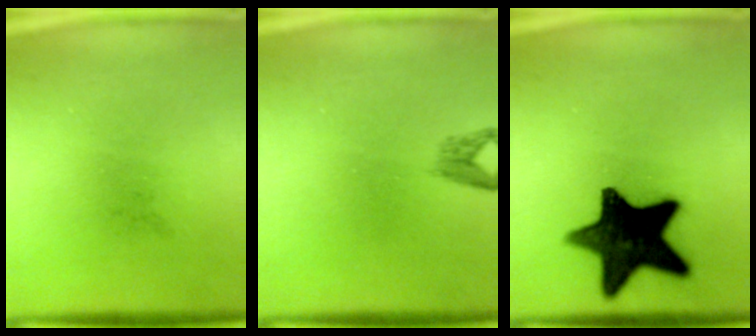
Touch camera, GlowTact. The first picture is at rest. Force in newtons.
{"total": 1.4}
{"total": 15.9}